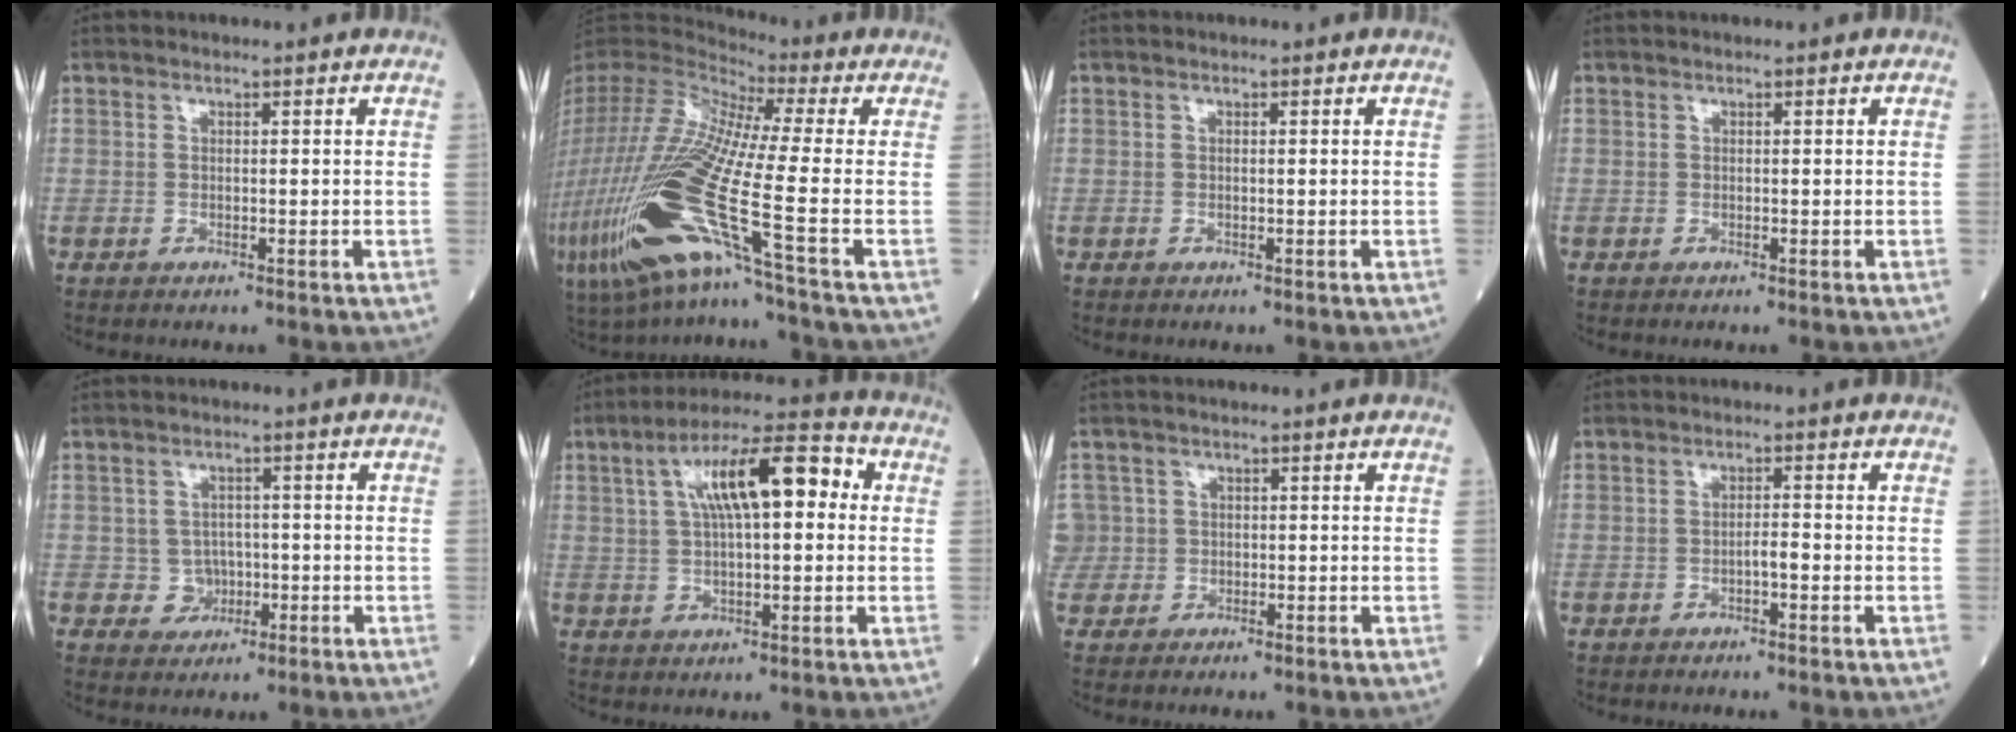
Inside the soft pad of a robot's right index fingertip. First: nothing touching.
{"total": 25.0, "force": [-9.7, 1.3, 23.0], "torque": [-0.546, -0.061, -0.194]}
{"total": 0.0}
{"total": 0.0}
{"total": 3.0, "force": [-0.7, 2.8, 0.6], "torque": [0.000, 0.008, -0.004]}
{"total": 12.8, "force": [3.0, 3.7, 11.9], "torque": [-0.204, 0.043, 0.044]}
{"total": 3.2, "force": [-0.2, 3.2, -0.1], "torque": [0.003, 0.017, -0.003]}
{"total": 1.4, "force": [-0.7, 0.2, 1.3], "torque": [-0.020, 0.002, -0.013]}